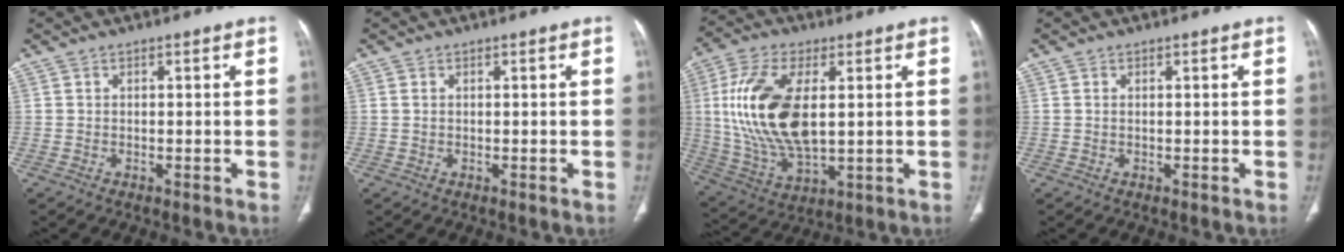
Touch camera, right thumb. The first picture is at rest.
{"total": 0.6, "force": [0.1, 0.4, 0.4], "torque": [-0.012, 0.002, 0.003]}
{"total": 18.8, "force": [2.6, 9.2, 16.2], "torque": [-0.334, -0.012, 0.057]}
{"total": 0.0}